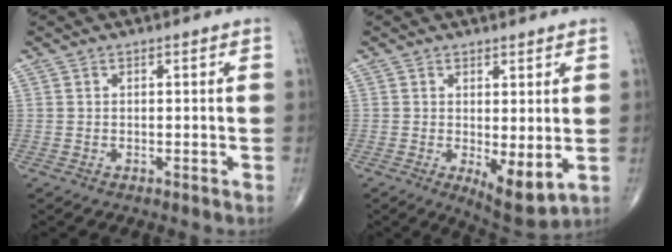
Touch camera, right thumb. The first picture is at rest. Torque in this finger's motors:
{"motor_torque": [0.70, 0.93, 0.05, -0.11, 0.22]}